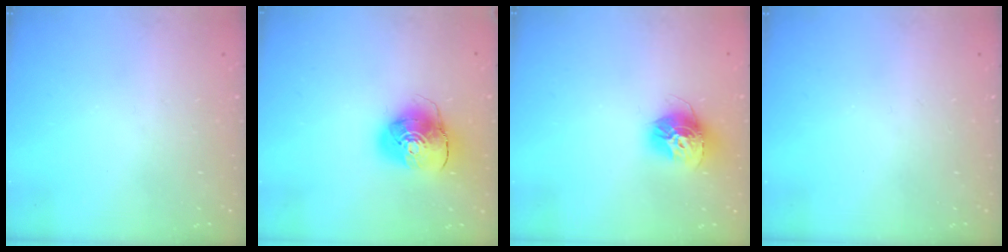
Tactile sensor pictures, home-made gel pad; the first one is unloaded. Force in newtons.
{"total": 9.9, "press": 9.8, "slide": 1.4}
{"total": 13.8, "press": 13.8, "slide": 1.0}
{"total": 0.0}